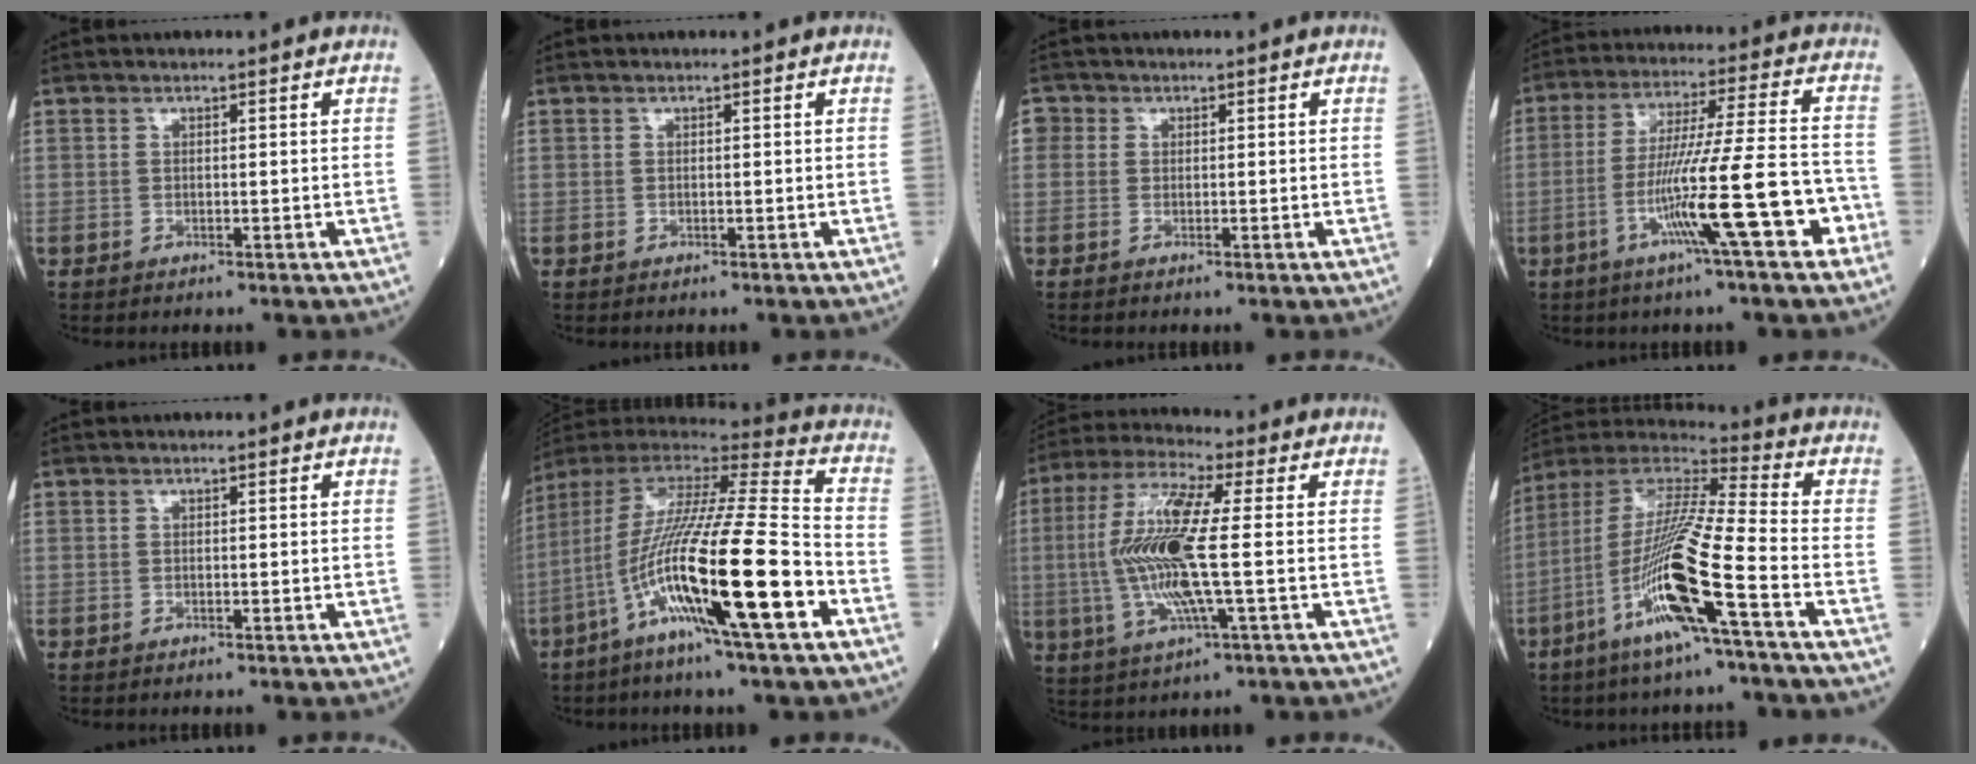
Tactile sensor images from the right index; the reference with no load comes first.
{"total": 0.0}
{"total": 1.7, "force": [0.1, 1.7, 0.5], "torque": [-0.005, 0.005, -0.005]}
{"total": 14.2, "force": [-5.9, 0.0, 12.9], "torque": [-0.222, -0.002, -0.100]}
{"total": 0.0}
{"total": 22.3, "force": [-8.4, 0.7, 20.6], "torque": [-0.405, -0.038, -0.163]}
{"total": 13.6, "force": [-0.5, 1.2, 13.6], "torque": [-0.290, 0.005, -0.013]}
{"total": 17.1, "force": [-6.6, -0.1, 15.8], "torque": [-0.326, -0.012, -0.129]}